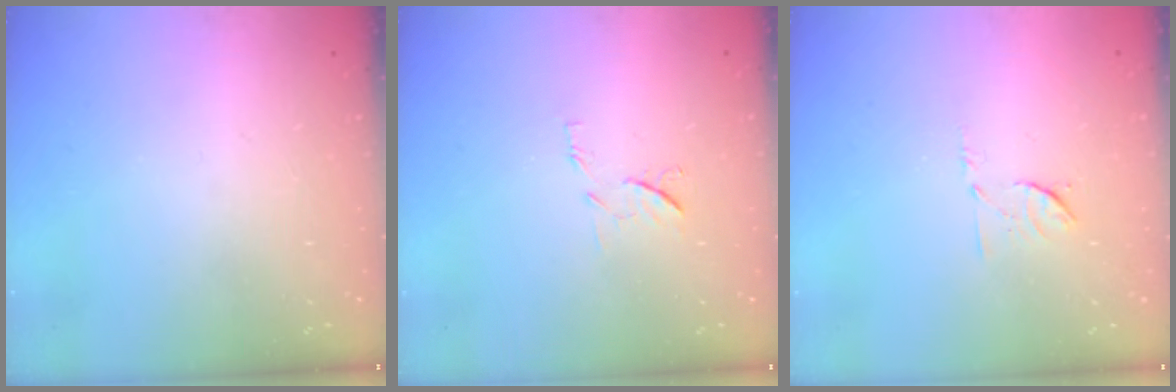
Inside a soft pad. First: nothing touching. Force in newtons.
{"total": 6.5, "press": 6.5, "slide": 0.7}
{"total": 6.6, "press": 6.5, "slide": 1.1}